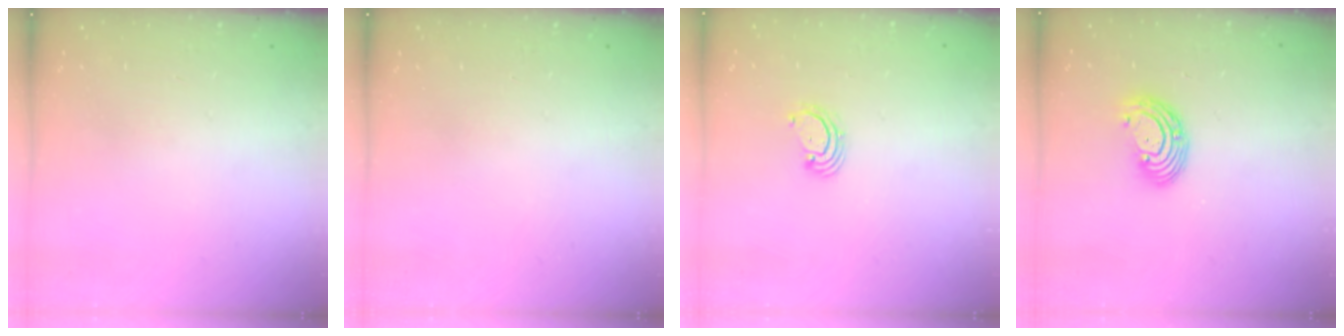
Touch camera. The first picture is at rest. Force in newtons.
{"total": 0.0}
{"total": 2.7, "press": 2.7, "slide": 0.3}
{"total": 7.1, "press": 7.0, "slide": 1.3}